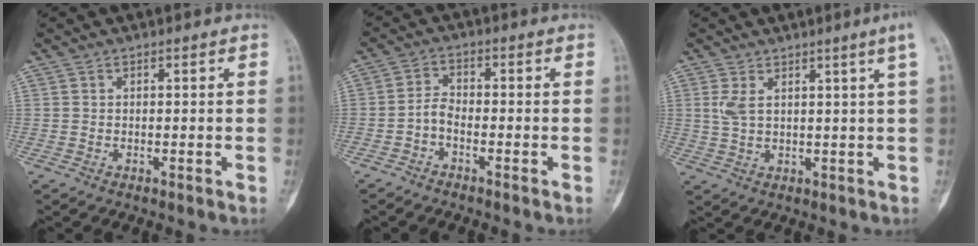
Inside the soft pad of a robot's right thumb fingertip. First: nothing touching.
{"total": 3.0, "force": [-1.6, 1.4, 2.1], "torque": [-0.038, 0.018, -0.038]}
{"total": 6.6, "force": [2.8, 0.2, 6.0], "torque": [-0.109, -0.015, 0.055]}